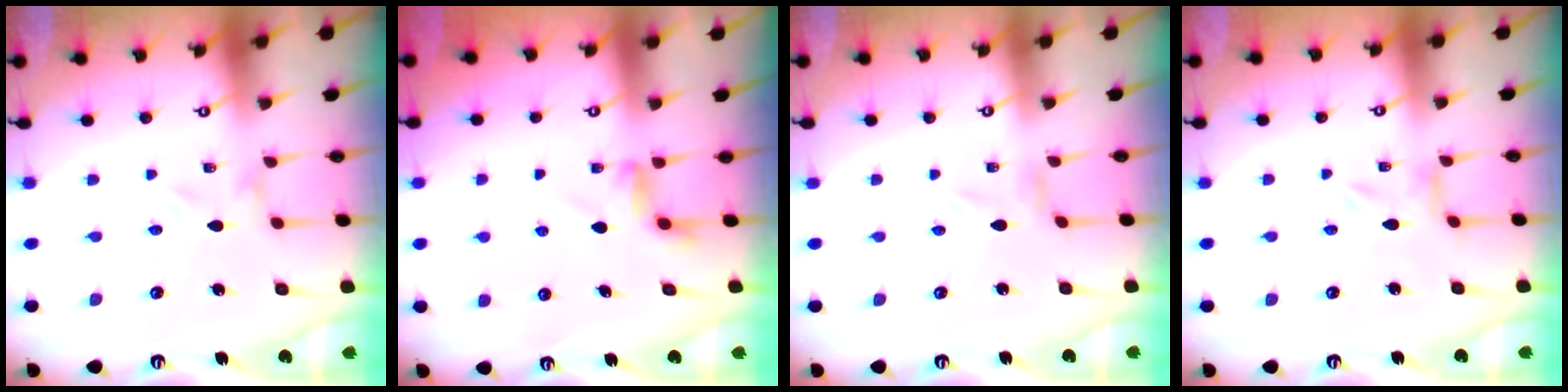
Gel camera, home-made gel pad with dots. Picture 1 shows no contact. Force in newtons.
{"total": 3.4, "press": 3.3, "slide": 0.9}
{"total": 0.0}
{"total": 2.4, "press": 2.4, "slide": 0.3}